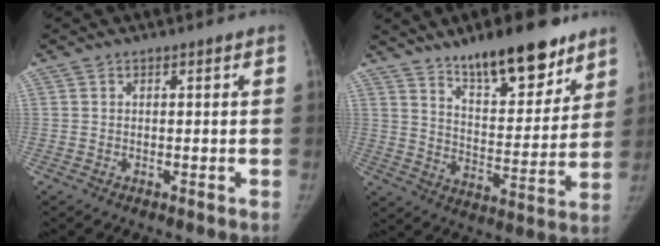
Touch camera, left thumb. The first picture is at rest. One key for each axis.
{"total": 17.2, "fx": 12.4, "fy": 5.9, "fz": 10.4, "tx": -0.107, "ty": -0.079, "tz": 0.201}